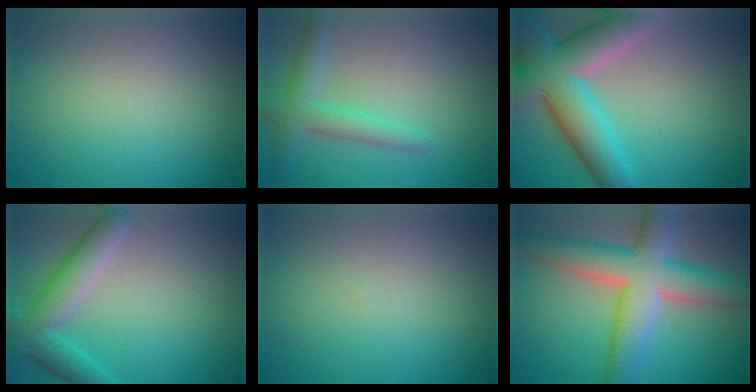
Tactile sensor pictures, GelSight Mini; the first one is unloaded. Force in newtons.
{"total": 2.9, "press": 2.9, "slide": 0.2}
{"total": 9.8, "press": 9.8, "slide": 1.0}
{"total": 5.2, "press": 5.2, "slide": 0.4}
{"total": 0.0}
{"total": 9.2, "press": 9.1, "slide": 0.5}